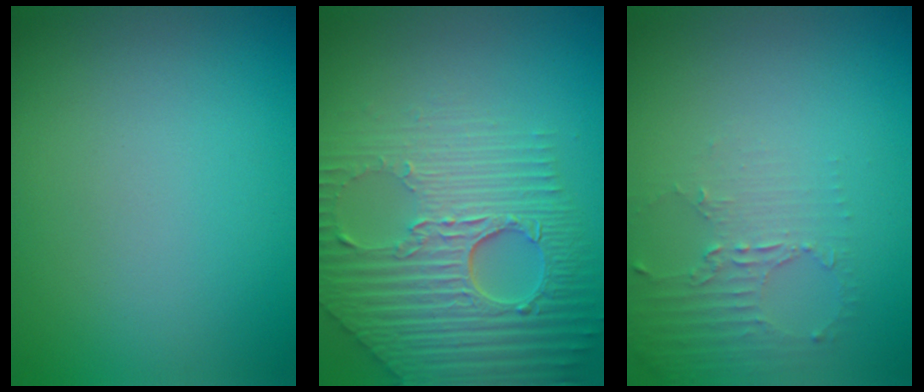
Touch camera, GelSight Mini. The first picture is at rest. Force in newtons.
{"total": 9.0, "press": 6.1, "slide": 6.7}
{"total": 2.3, "press": 1.8, "slide": 1.6}